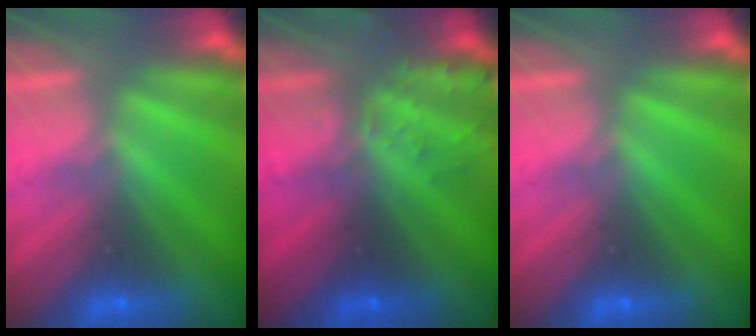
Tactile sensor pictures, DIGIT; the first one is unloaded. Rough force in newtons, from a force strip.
{"total": 3.2}
{"total": 0.0}